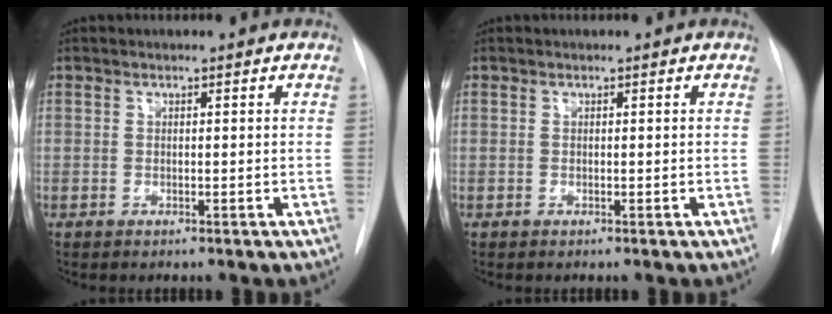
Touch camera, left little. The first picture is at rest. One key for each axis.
{"total": 0.0}